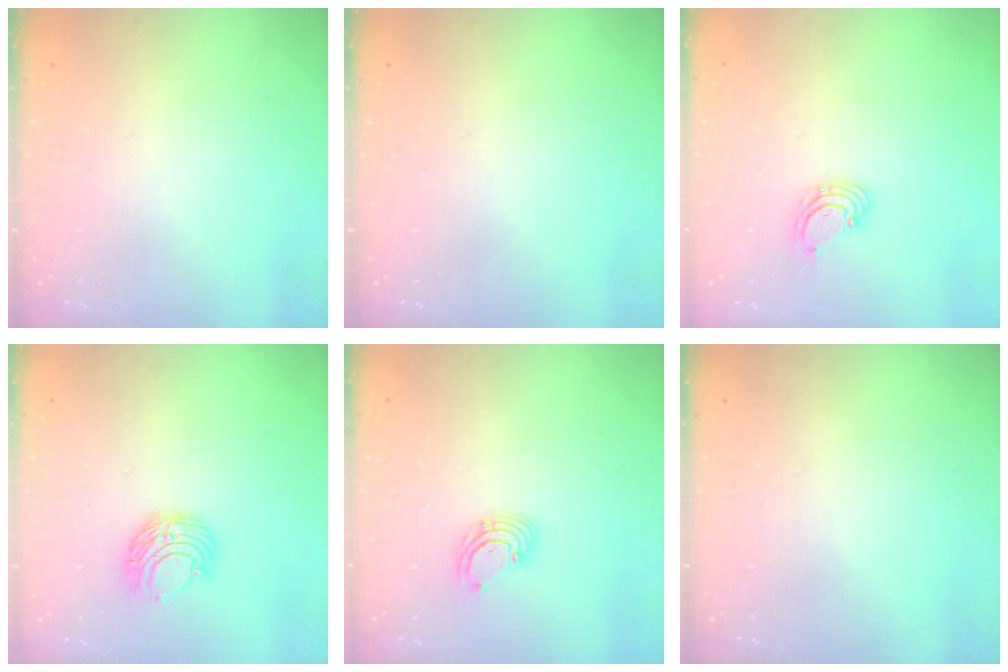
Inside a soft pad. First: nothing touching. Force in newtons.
{"total": 0.0}
{"total": 1.8, "press": 1.8, "slide": 0.2}
{"total": 8.1, "press": 8.1, "slide": 0.4}
{"total": 2.7, "press": 2.7, "slide": 0.3}
{"total": 0.0}